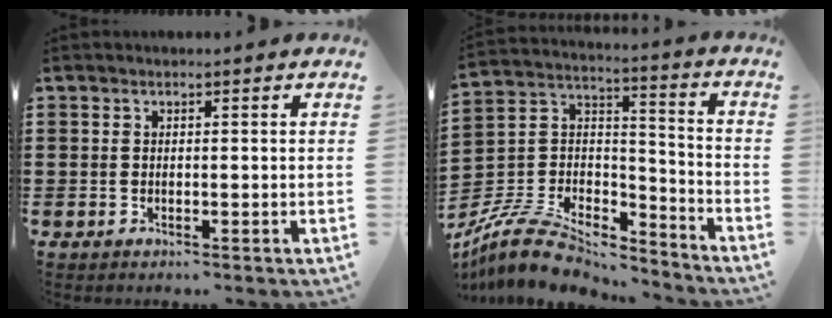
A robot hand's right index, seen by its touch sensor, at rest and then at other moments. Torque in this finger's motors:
{"motor_torque": [-1.09, 1.05, -0.51, -0.21]}